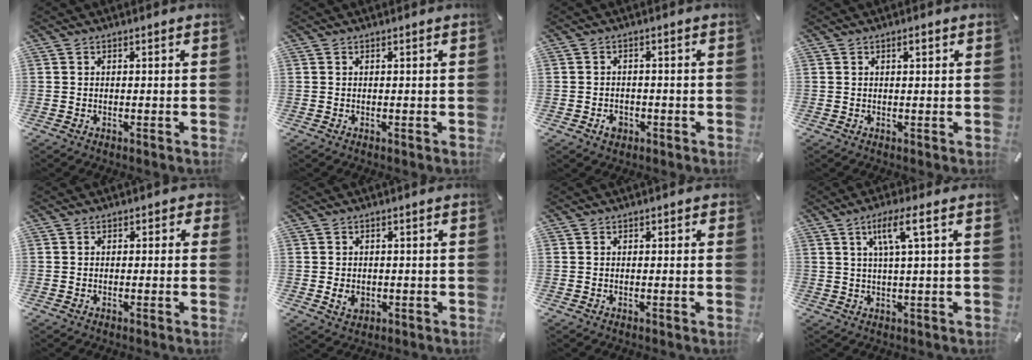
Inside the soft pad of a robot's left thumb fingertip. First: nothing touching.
{"total": 0.0}
{"total": 3.0, "force": [-1.4, 2.3, 1.2], "torque": [-0.020, 0.007, -0.027]}
{"total": 1.4, "force": [0.6, 0.4, 1.2], "torque": [-0.024, 0.004, 0.008]}
{"total": 1.5, "force": [-0.6, 1.2, 0.6], "torque": [-0.003, 0.003, -0.014]}
{"total": 3.2, "force": [-0.7, 2.6, 1.9], "torque": [-0.031, -0.002, -0.014]}
{"total": 0.7, "force": [-0.1, 0.6, 0.1], "torque": [0.006, 0.002, -0.005]}
{"total": 7.0, "force": [2.3, 0.6, 6.6], "torque": [-0.131, 0.002, 0.035]}